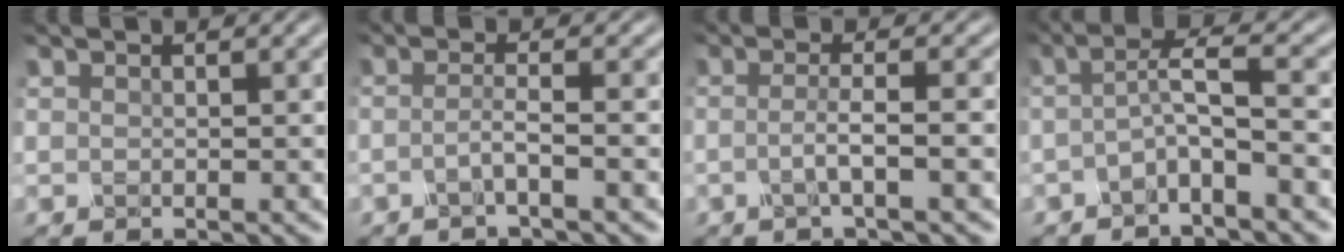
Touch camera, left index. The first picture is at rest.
{"total": 2.0, "force": [-1.3, 0.2, 1.5], "torque": [-0.024, 0.001, -0.035]}
{"total": 2.9, "force": [-1.2, 0.5, 2.5], "torque": [-0.040, 0.000, -0.031]}
{"total": 2.9, "force": [-1.5, 0.2, 2.5], "torque": [-0.049, 0.007, -0.037]}